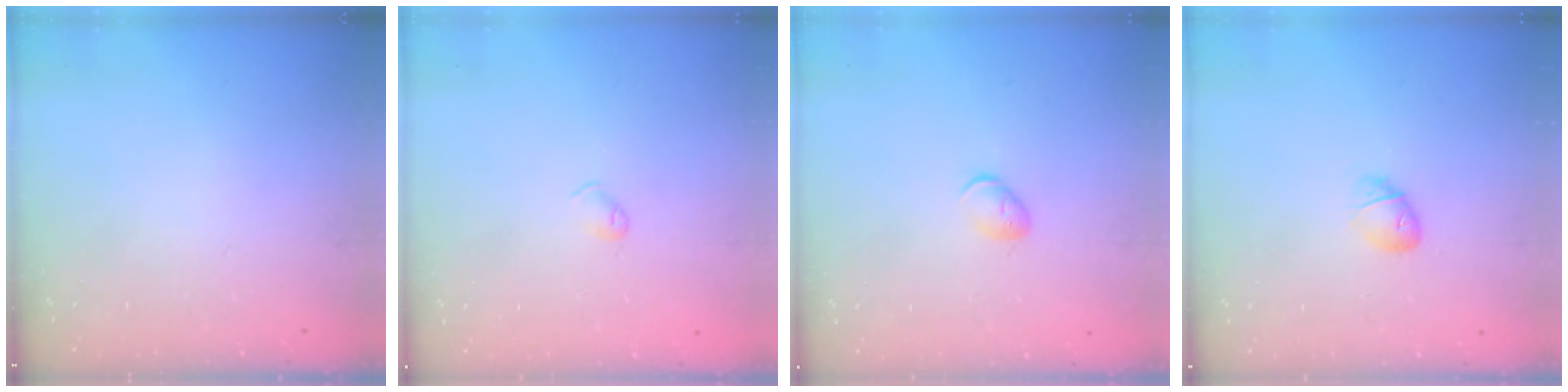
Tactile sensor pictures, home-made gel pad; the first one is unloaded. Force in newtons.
{"total": 3.5, "press": 3.5, "slide": 0.6}
{"total": 6.2, "press": 6.1, "slide": 0.7}
{"total": 5.6, "press": 5.4, "slide": 1.6}